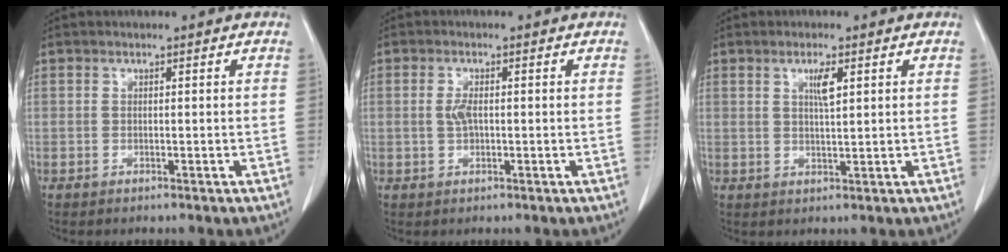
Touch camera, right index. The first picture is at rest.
{"total": 2.0, "force": [0.1, 0.8, 1.8], "torque": [-0.037, 0.003, 0.003]}
{"total": 3.0, "force": [1.2, 0.4, 2.7], "torque": [-0.048, -0.001, 0.021]}